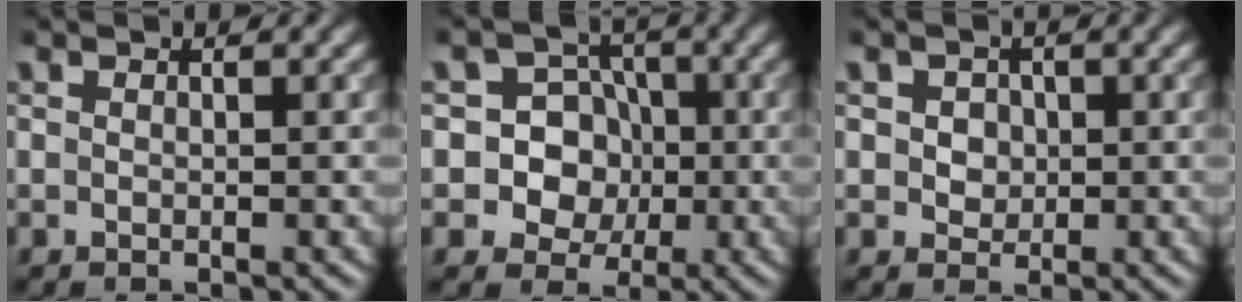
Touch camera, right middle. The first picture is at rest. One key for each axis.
{"total": 8.8, "fx": -0.7, "fy": 8.4, "fz": 2.6, "tx": -0.042, "ty": 0.033, "tz": -0.035}
{"total": 2.1, "fx": 0.5, "fy": 1.8, "fz": 1.0, "tx": -0.011, "ty": 0.010, "tz": 0.006}